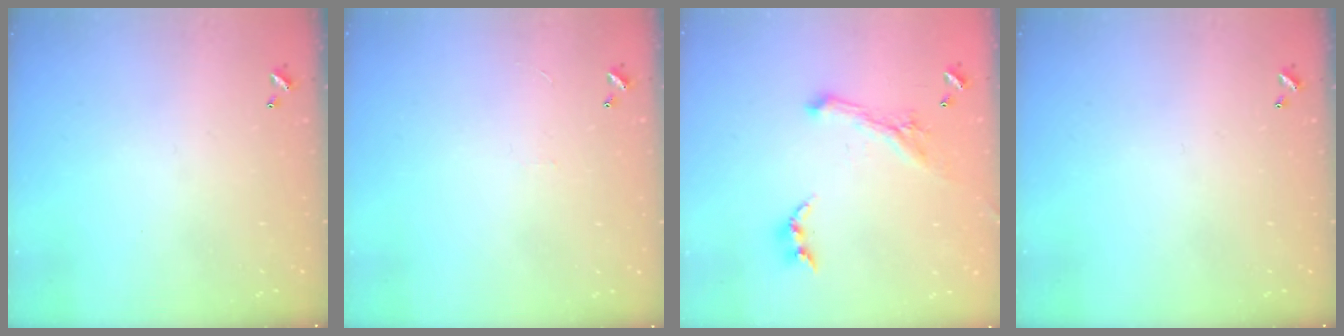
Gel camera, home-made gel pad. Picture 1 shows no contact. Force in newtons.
{"total": 1.3, "press": 1.3, "slide": 0.4}
{"total": 1.8, "press": 1.7, "slide": 0.4}
{"total": 0.0}